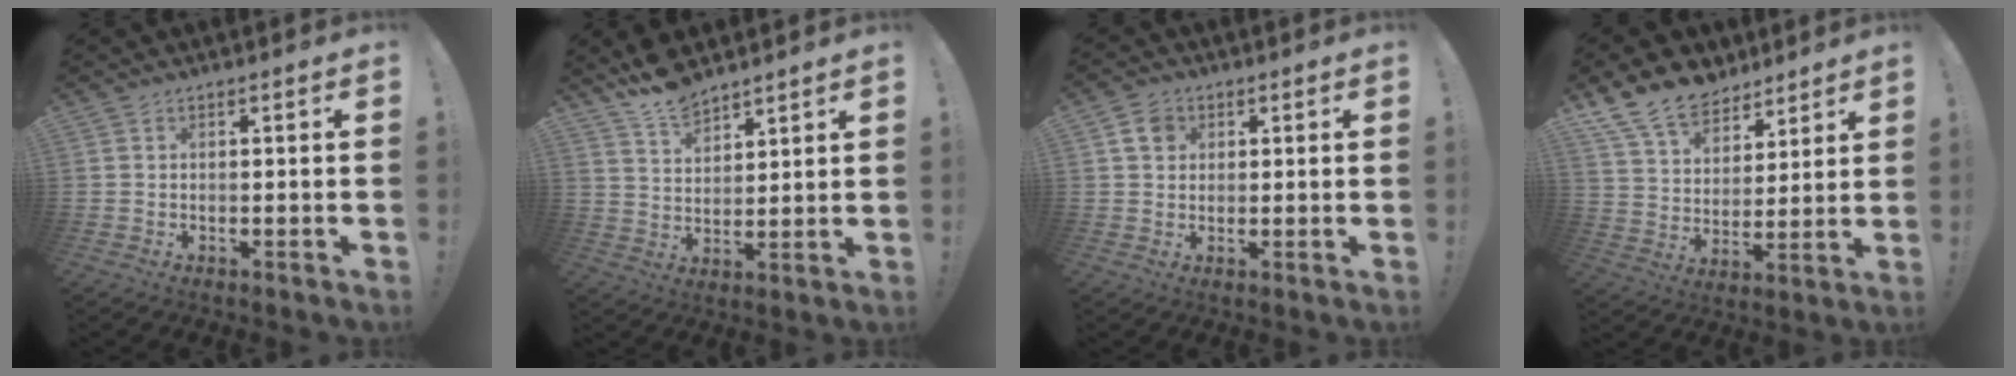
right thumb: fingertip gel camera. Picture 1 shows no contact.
{"total": 9.1, "force": [7.9, 3.4, 2.9], "torque": [-0.063, -0.048, 0.151]}
{"total": 5.4, "force": [2.1, 4.3, 2.6], "torque": [-0.042, 0.005, 0.042]}
{"total": 14.2, "force": [10.8, 8.1, 4.4], "torque": [-0.089, -0.075, 0.206]}